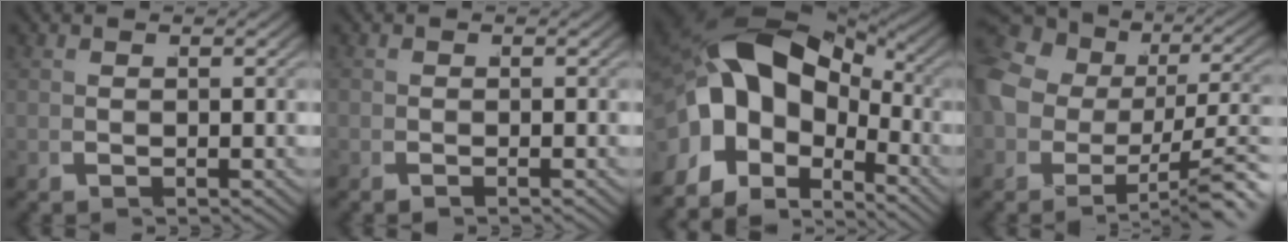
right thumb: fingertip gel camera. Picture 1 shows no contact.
{"total": 0.6, "force": [-0.5, 0.3, 0.2], "torque": [-0.005, -0.001, -0.014]}
{"total": 15.6, "force": [-0.5, 10.6, 11.4], "torque": [-0.246, -0.033, -0.005]}
{"total": 10.5, "force": [-2.7, 7.1, 7.2], "torque": [-0.136, -0.017, -0.037]}